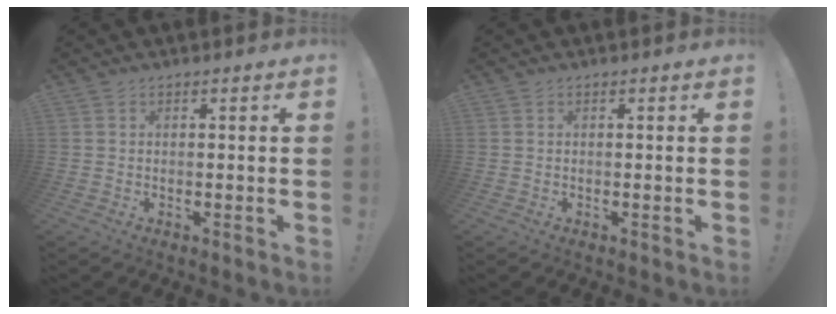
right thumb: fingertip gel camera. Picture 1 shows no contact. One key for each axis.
{"total": 0.0}